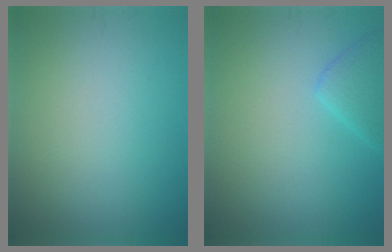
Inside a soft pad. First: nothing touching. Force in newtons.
{"total": 1.6, "press": 1.6, "slide": 0.0}